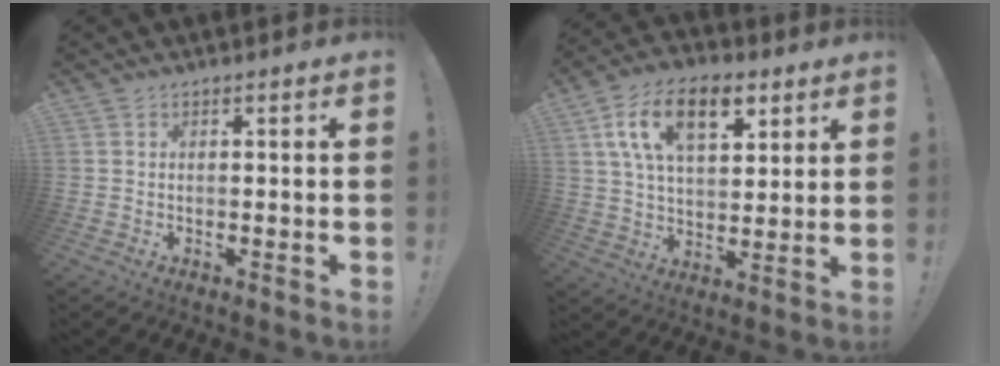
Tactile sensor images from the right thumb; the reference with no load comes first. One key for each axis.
{"total": 16.4, "fx": 7.2, "fy": 9.0, "fz": 11.7, "tx": -0.191, "ty": -0.009, "tz": 0.128}